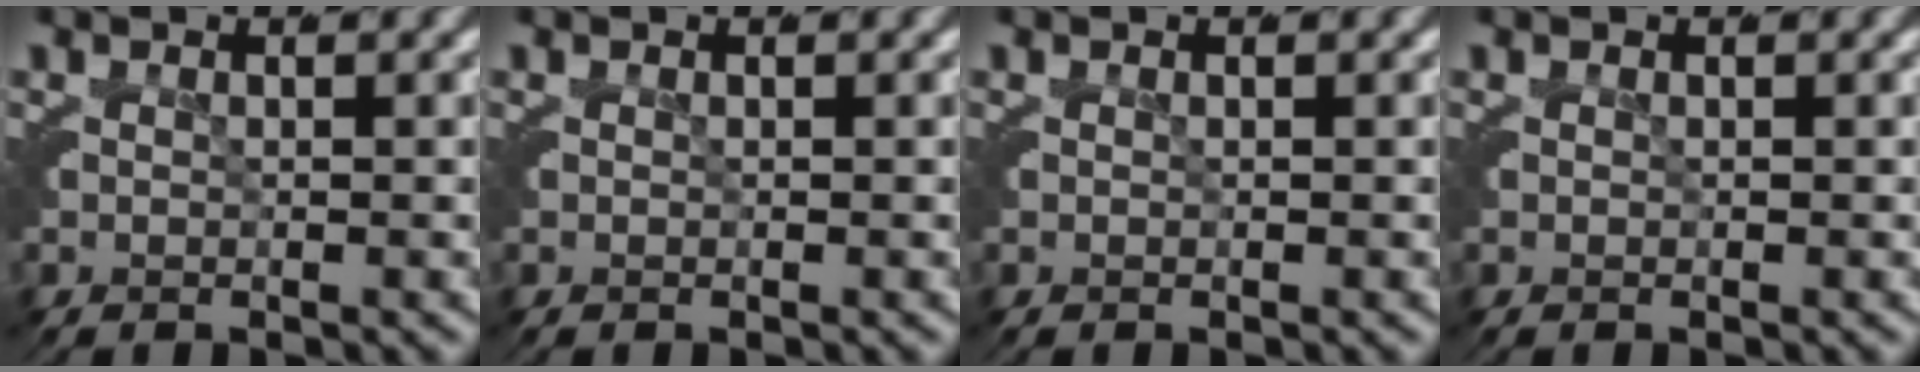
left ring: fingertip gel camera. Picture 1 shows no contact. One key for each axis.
{"total": 0.0}
{"total": 0.0}
{"total": 0.0}